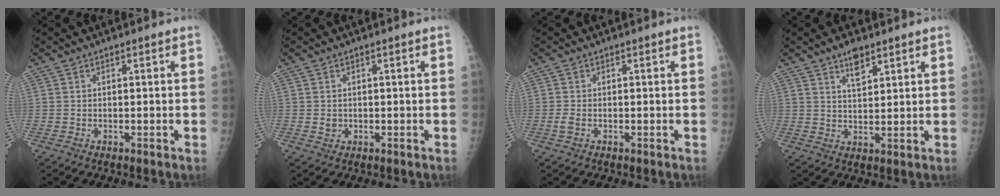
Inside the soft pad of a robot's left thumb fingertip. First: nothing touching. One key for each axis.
{"total": 1.4, "fx": 0.0, "fy": 1.3, "fz": 0.6, "tx": -0.006, "ty": 0.000, "tz": 0.005}
{"total": 1.6, "fx": -0.4, "fy": 1.0, "fz": 1.1, "tx": -0.029, "ty": -0.002, "tz": -0.010}
{"total": 4.8, "fx": 3.2, "fy": 2.0, "fz": 2.9, "tx": -0.037, "ty": -0.021, "tz": 0.056}